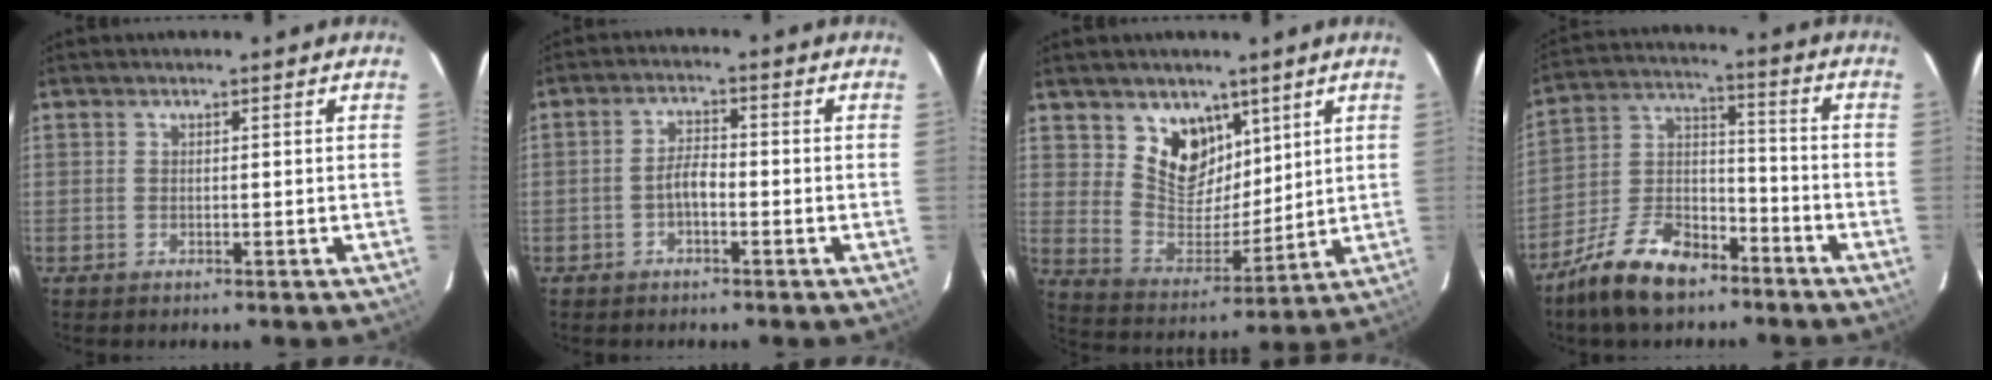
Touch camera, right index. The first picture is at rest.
{"total": 3.0, "force": [-1.5, 1.2, 2.4], "torque": [-0.050, 0.010, -0.028]}
{"total": 11.2, "force": [6.6, 7.9, 4.3], "torque": [-0.076, -0.016, 0.132]}
{"total": 14.5, "force": [-10.1, 6.8, 7.8], "torque": [-0.172, 0.014, -0.181]}